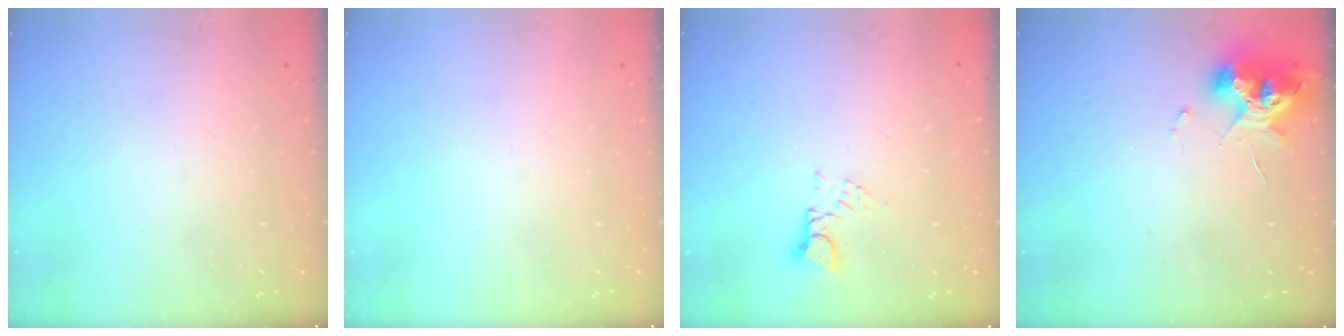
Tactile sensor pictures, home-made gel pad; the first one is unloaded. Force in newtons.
{"total": 0.0}
{"total": 3.1, "press": 3.1, "slide": 0.3}
{"total": 10.7, "press": 10.7, "slide": 0.6}